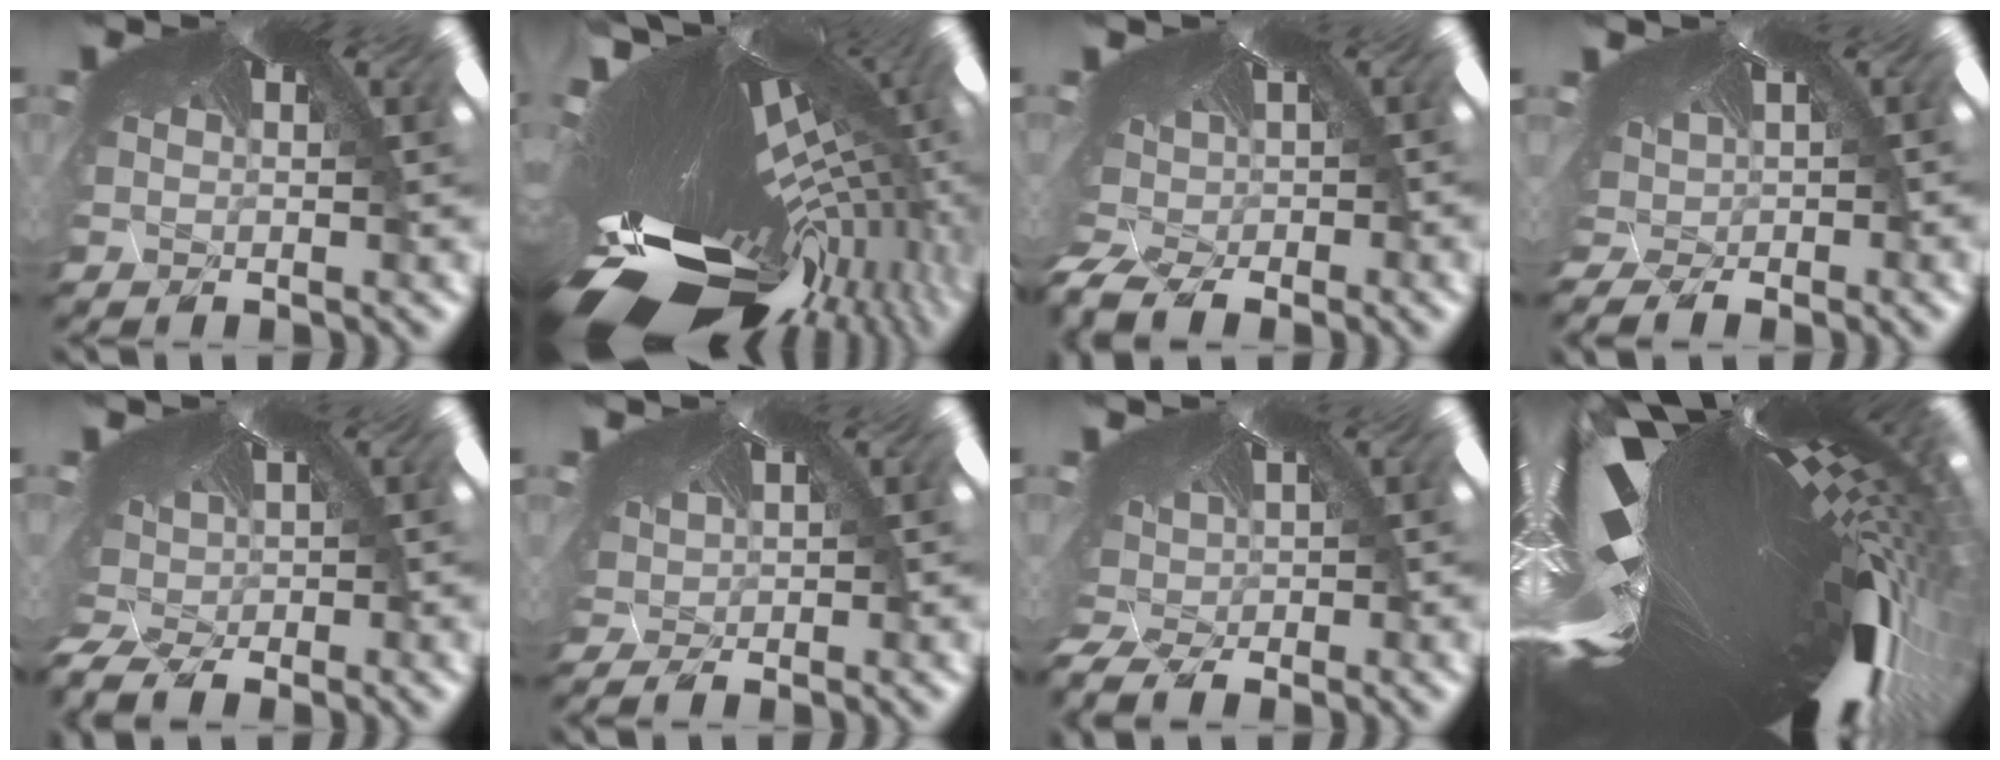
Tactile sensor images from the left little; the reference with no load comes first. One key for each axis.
{"total": 11.2, "fx": -10.7, "fy": 0.8, "fz": 3.1, "tx": -0.089, "ty": -0.118, "tz": -0.135}
{"total": 6.1, "fx": -5.1, "fy": 1.8, "fz": 2.7, "tx": -0.073, "ty": -0.061, "tz": -0.063}
{"total": 2.7, "fx": -2.1, "fy": 0.4, "fz": 1.6, "tx": -0.050, "ty": -0.026, "tz": -0.011}
{"total": 4.9, "fx": -4.1, "fy": 1.3, "fz": 2.4, "tx": -0.063, "ty": -0.049, "tz": -0.042}
{"total": 1.3, "fx": -0.4, "fy": 0.4, "fz": 1.2, "tx": -0.041, "ty": -0.005, "tz": 0.006}
{"total": 4.3, "fx": -3.5, "fy": 1.0, "fz": 2.2, "tx": -0.060, "ty": -0.039, "tz": -0.034}
{"total": 7.5, "fx": -5.8, "fy": 0.4, "fz": 4.8, "tx": -0.113, "ty": -0.101, "tz": -0.047}